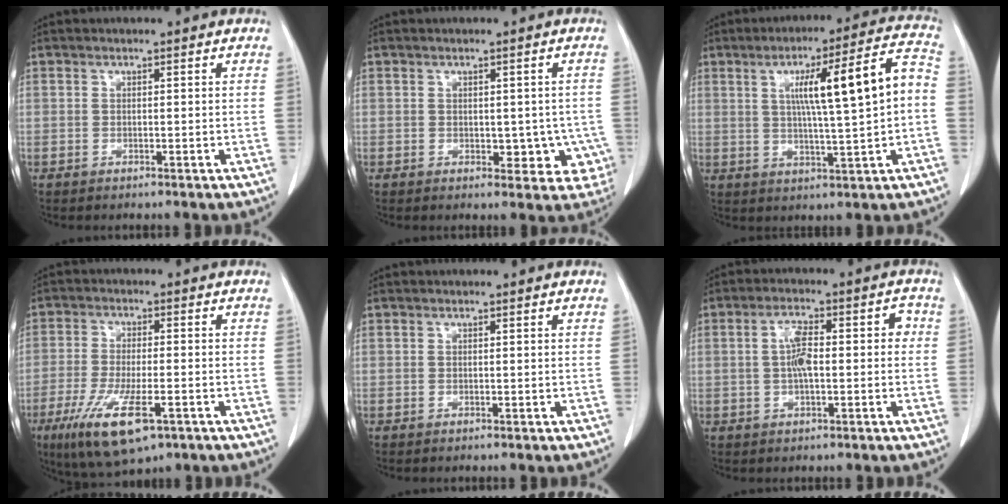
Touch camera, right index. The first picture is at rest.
{"total": 5.8, "force": [-0.8, 3.8, 4.3], "torque": [-0.023, 0.008, -0.003]}
{"total": 13.5, "force": [1.2, 0.5, 13.4], "torque": [-0.199, 0.029, 0.022]}
{"total": 11.5, "force": [-5.8, 2.9, 9.5], "torque": [-0.180, -0.028, -0.092]}
{"total": 0.0}
{"total": 6.4, "force": [0.0, 2.3, 6.0], "torque": [-0.101, 0.029, 0.002]}